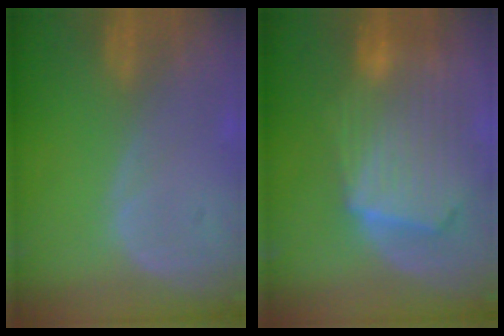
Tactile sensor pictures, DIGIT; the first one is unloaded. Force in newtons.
{"total": 10.8, "press": 9.4, "slide": 5.2}